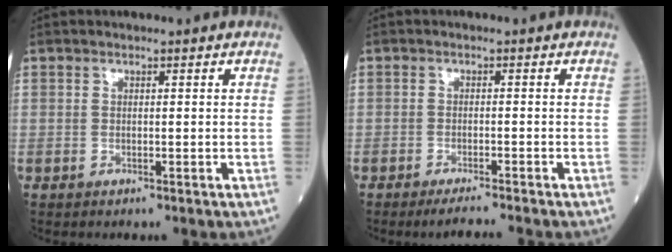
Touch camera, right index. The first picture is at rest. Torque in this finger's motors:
{"motor_torque": [-0.15, -0.11, 0.11, 0.03]}